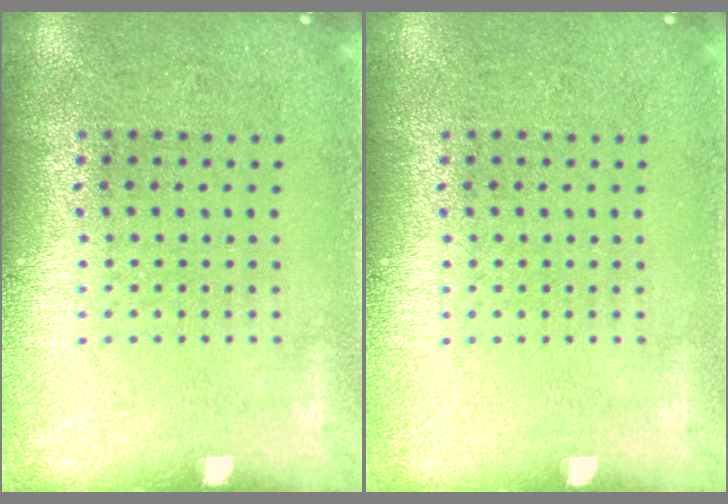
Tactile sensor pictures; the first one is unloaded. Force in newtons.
{"total": 0.0}